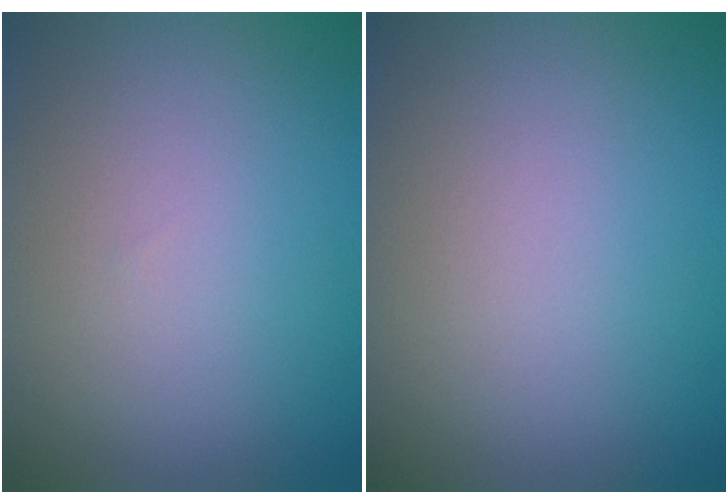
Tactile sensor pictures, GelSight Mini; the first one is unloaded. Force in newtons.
{"total": 0.0}